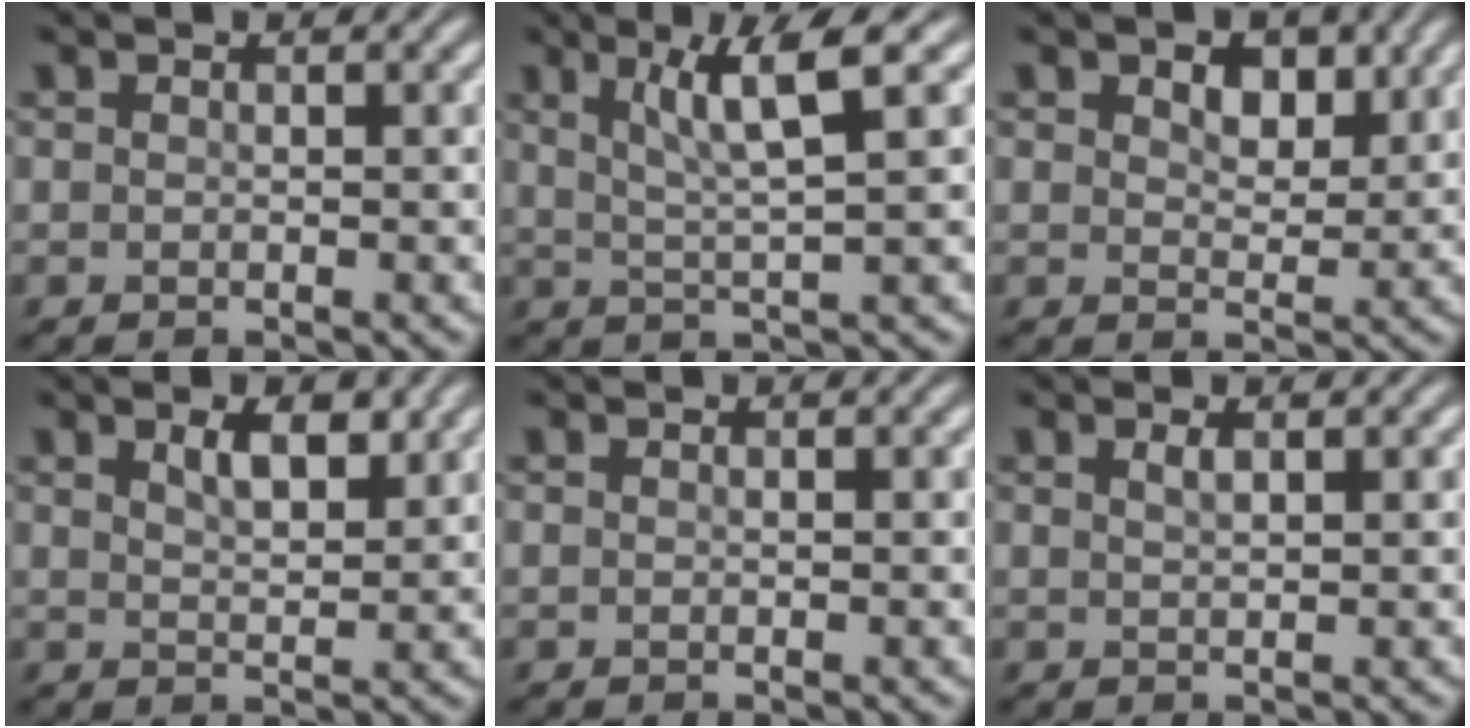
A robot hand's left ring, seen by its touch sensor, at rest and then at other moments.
{"total": 5.0, "force": [2.2, 0.6, 4.5], "torque": [-0.080, 0.002, 0.040]}
{"total": 3.1, "force": [1.5, 1.9, 2.0], "torque": [-0.032, -0.002, 0.020]}
{"total": 2.6, "force": [1.6, 0.9, 1.9], "torque": [-0.032, 0.000, 0.030]}
{"total": 0.0}
{"total": 1.0, "force": [0.6, 0.3, 0.7], "torque": [-0.011, 0.003, 0.010]}